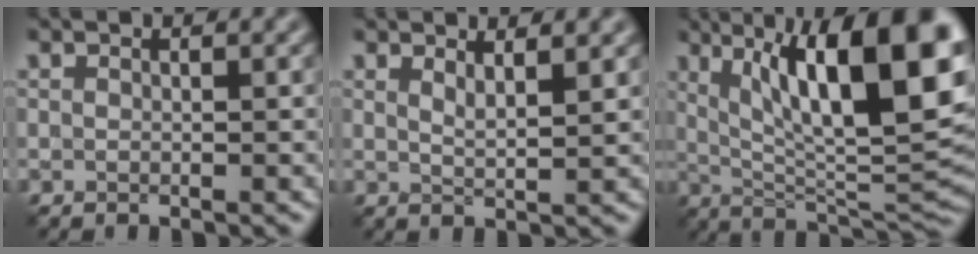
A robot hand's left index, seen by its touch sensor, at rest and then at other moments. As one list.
[{"total": 2.0, "force": [1.5, 0.4, 1.3], "torque": [-0.014, -0.001, 0.023]}, {"total": 15.0, "force": [5.2, 4.3, 13.4], "torque": [-0.192, 0.001, 0.086]}]